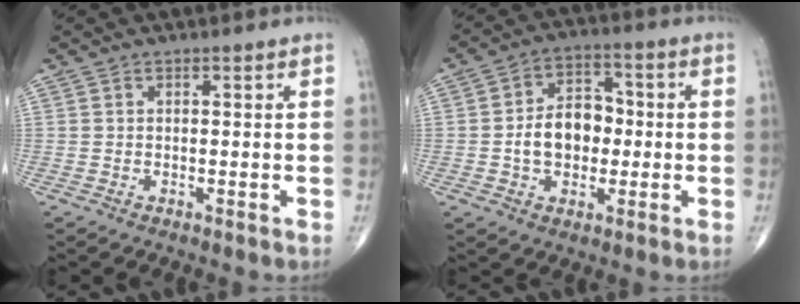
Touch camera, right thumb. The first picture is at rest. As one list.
[{"total": 9.8, "force": [-0.9, 7.1, 6.8], "torque": [-0.081, 0.025, -0.022]}]